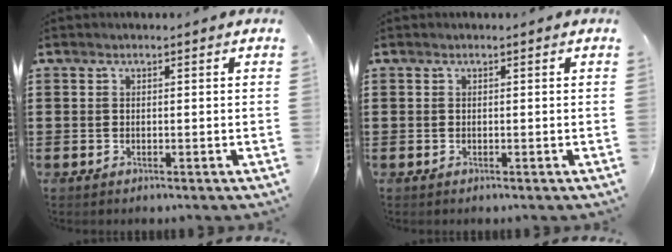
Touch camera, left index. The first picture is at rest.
{"total": 0.0}